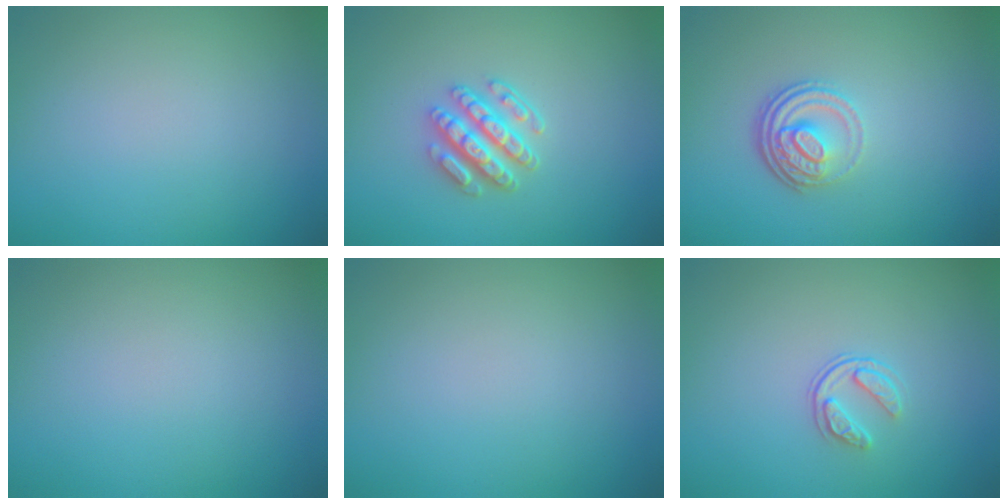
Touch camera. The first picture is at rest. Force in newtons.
{"total": 3.8, "press": 3.2, "slide": 2.0}
{"total": 3.8, "press": 2.7, "slide": 2.7}
{"total": 0.0}
{"total": 0.0}
{"total": 1.7, "press": 1.1, "slide": 1.3}